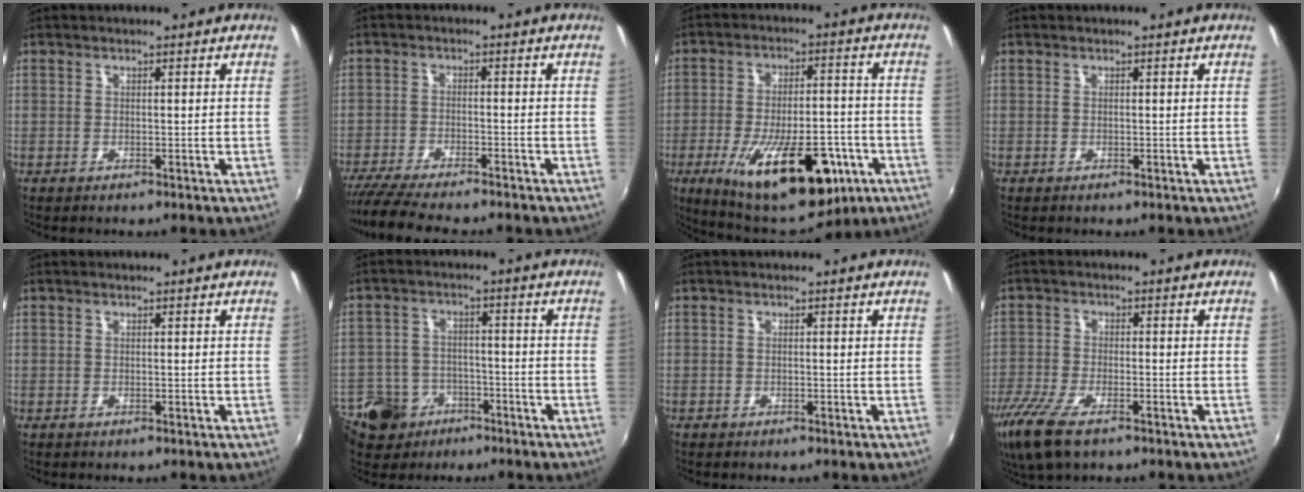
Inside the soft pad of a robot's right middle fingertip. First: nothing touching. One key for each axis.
{"total": 10.3, "fx": -9.1, "fy": 0.9, "fz": 4.6, "tx": -0.111, "ty": -0.030, "tz": -0.152}
{"total": 21.7, "fx": -9.8, "fy": 8.9, "fz": 17.2, "tx": -0.299, "ty": -0.028, "tz": -0.130}
{"total": 0.0}
{"total": 0.0}
{"total": 13.4, "fx": -7.0, "fy": 10.4, "fz": 4.8, "tx": -0.150, "ty": 0.010, "tz": -0.099}
{"total": 0.6, "fx": -0.4, "fy": 0.4, "fz": 0.0, "tx": -0.002, "ty": -0.003, "tz": -0.009}
{"total": 10.2, "fx": -6.7, "fy": 3.4, "fz": 6.9, "tx": -0.165, "ty": -0.036, "tz": -0.129}